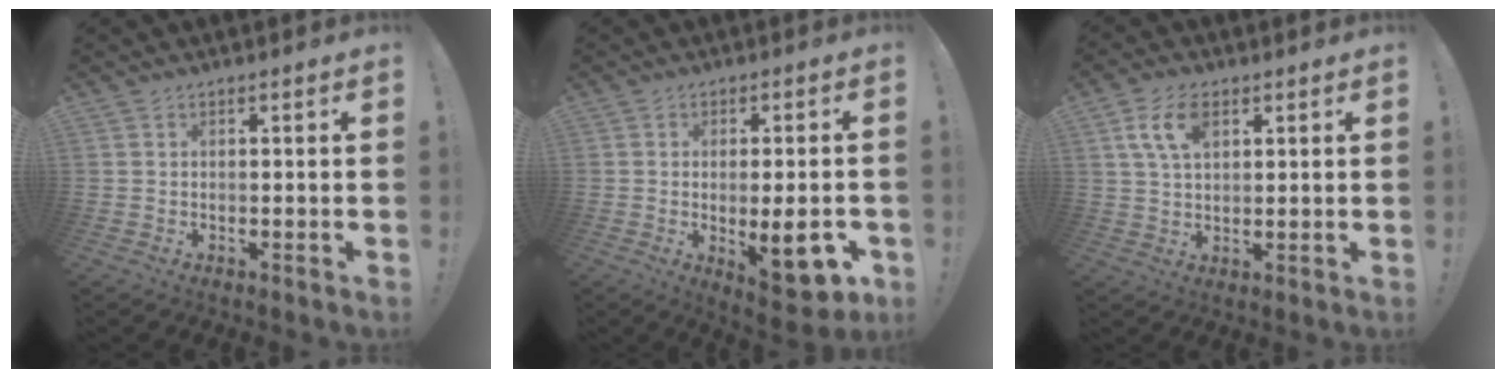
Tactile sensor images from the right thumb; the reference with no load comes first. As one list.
[{"total": 13.1, "force": [-3.0, 4.1, 12.1], "torque": [-0.131, -0.001, -0.035]}, {"total": 8.3, "force": [3.4, 4.6, 6.0], "torque": [-0.116, 0.001, 0.062]}]